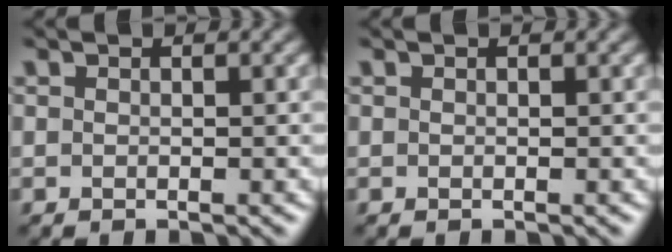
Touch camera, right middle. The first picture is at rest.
{"total": 0.0}